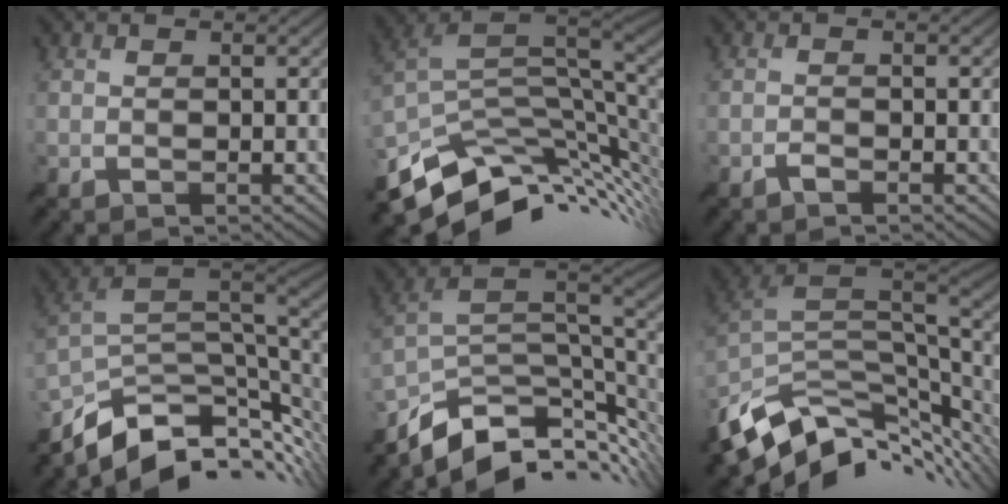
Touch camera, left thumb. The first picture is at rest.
{"total": 13.3, "force": [-4.6, 7.5, 10.0], "torque": [-0.216, -0.025, -0.074]}
{"total": 1.0, "force": [-0.9, 0.2, 0.4], "torque": [-0.004, 0.001, -0.019]}
{"total": 12.5, "force": [-4.7, 6.8, 9.4], "torque": [-0.201, -0.024, -0.075]}
{"total": 11.7, "force": [-5.1, 6.2, 8.4], "torque": [-0.183, -0.022, -0.084]}
{"total": 12.4, "force": [-5.2, 6.3, 9.3], "torque": [-0.205, -0.034, -0.078]}